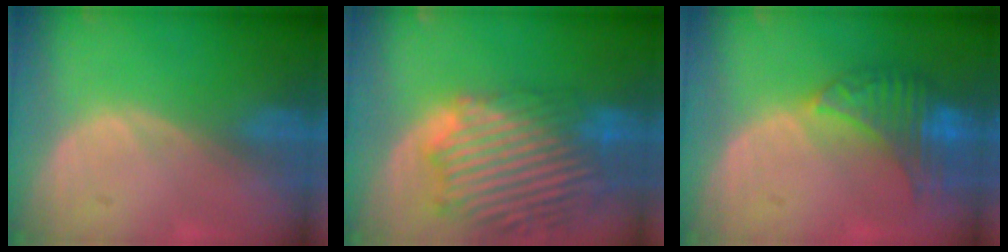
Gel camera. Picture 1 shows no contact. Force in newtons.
{"total": 14.3, "press": 12.3, "slide": 7.4}
{"total": 8.0, "press": 7.4, "slide": 3.0}